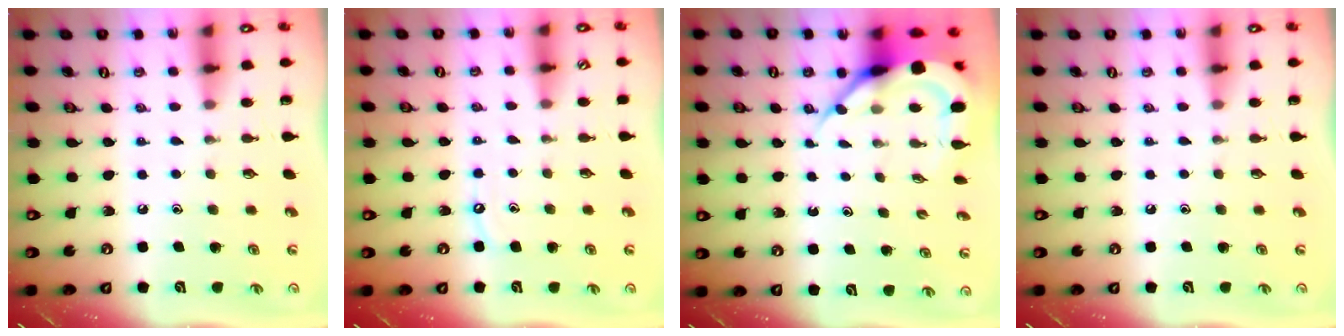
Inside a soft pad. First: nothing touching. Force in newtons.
{"total": 3.6, "press": 3.6, "slide": 0.2}
{"total": 8.1, "press": 8.0, "slide": 0.9}
{"total": 0.0}